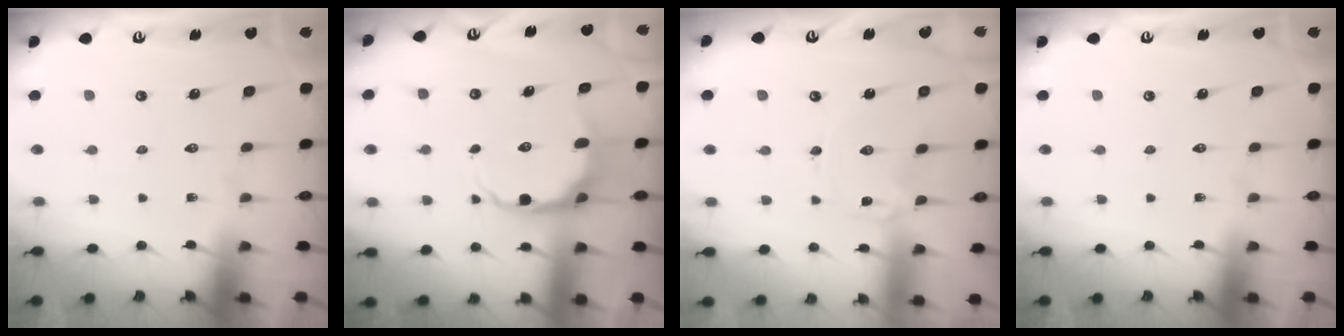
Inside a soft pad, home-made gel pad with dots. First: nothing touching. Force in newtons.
{"total": 7.1, "press": 6.7, "slide": 2.2}
{"total": 0.0}
{"total": 0.0}